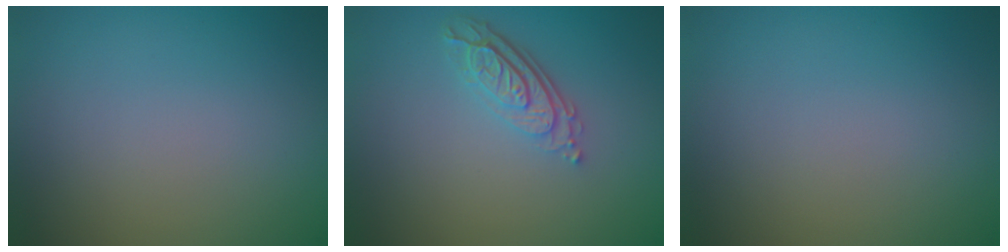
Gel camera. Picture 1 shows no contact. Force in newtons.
{"total": 3.6, "press": 2.6, "slide": 2.5}
{"total": 0.0}